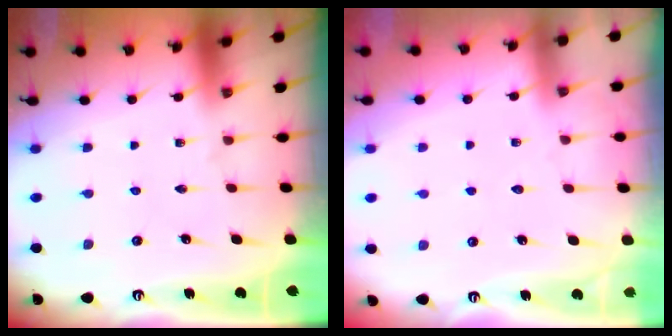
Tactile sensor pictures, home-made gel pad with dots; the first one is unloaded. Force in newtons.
{"total": 3.9, "press": 3.8, "slide": 0.5}